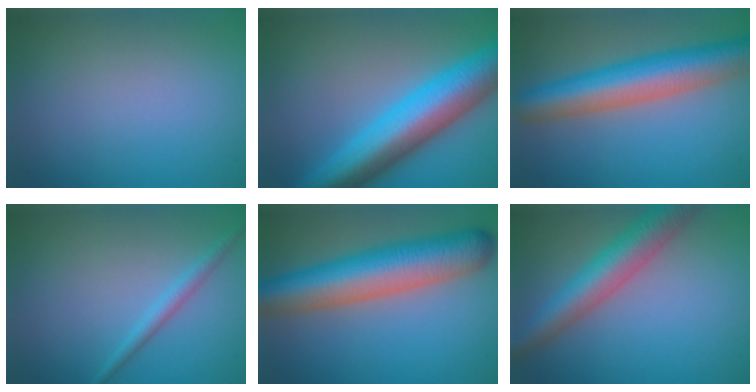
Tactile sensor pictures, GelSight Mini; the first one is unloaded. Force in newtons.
{"total": 11.1, "press": 11.1, "slide": 0.1}
{"total": 9.0, "press": 8.9, "slide": 0.3}
{"total": 1.6, "press": 1.6, "slide": 0.0}
{"total": 10.2, "press": 10.2, "slide": 0.4}
{"total": 6.0, "press": 6.0, "slide": 0.2}